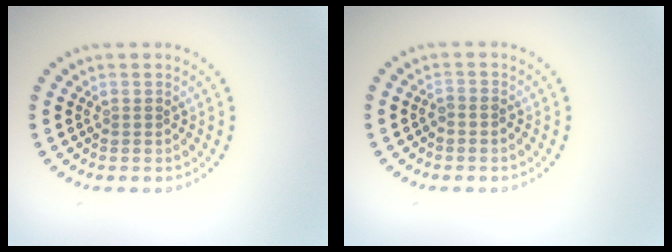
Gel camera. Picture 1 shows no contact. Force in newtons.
{"total": 0.6, "press": 0.4, "slide": 0.4}